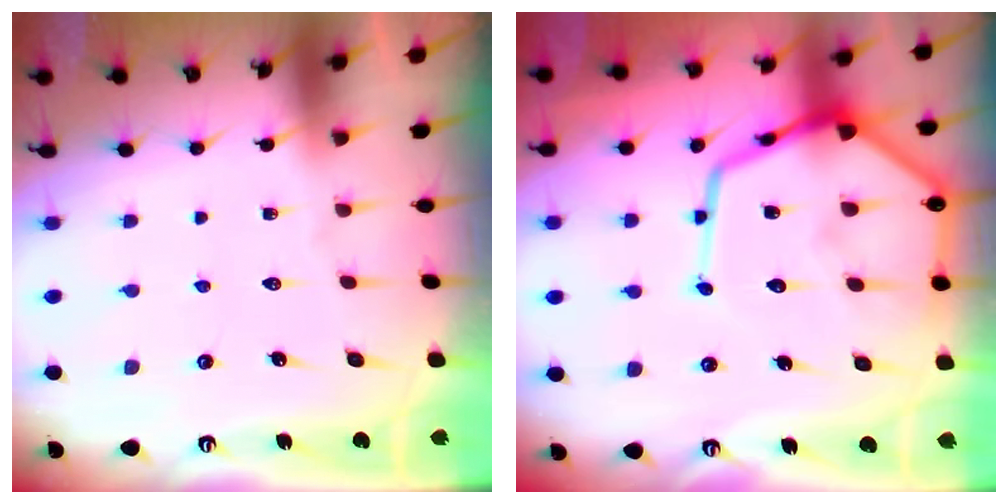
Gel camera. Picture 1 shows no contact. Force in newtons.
{"total": 18.6, "press": 18.4, "slide": 2.0}